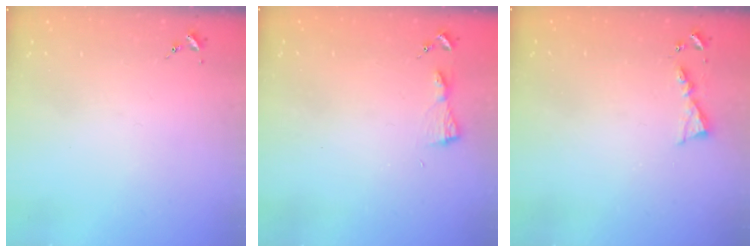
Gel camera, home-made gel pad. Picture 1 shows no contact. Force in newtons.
{"total": 3.9, "press": 3.9, "slide": 0.4}
{"total": 4.9, "press": 4.9, "slide": 0.5}